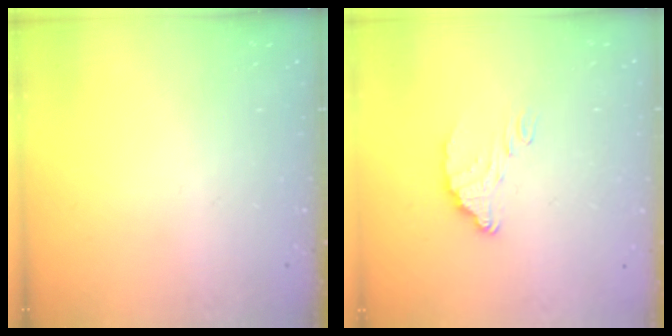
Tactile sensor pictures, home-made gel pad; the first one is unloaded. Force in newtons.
{"total": 5.9, "press": 5.9, "slide": 0.4}